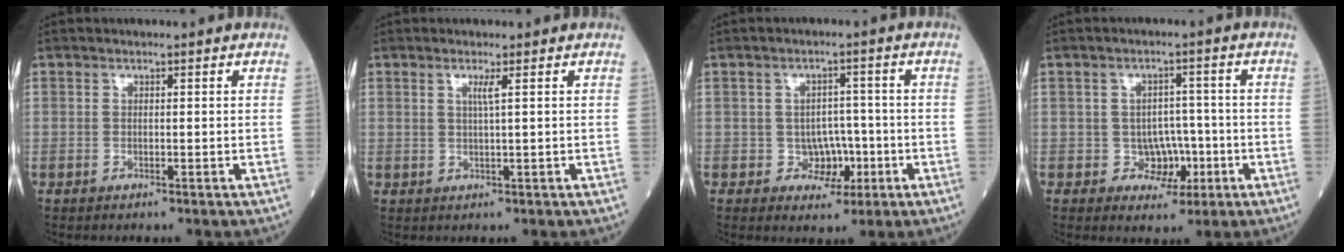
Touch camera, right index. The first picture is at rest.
{"total": 1.7, "force": [0.7, -0.4, 1.5], "torque": [-0.032, -0.004, 0.013]}
{"total": 4.3, "force": [-1.2, 3.7, 1.9], "torque": [-0.012, 0.009, -0.012]}
{"total": 4.6, "force": [-1.2, 3.9, 2.0], "torque": [-0.012, 0.010, -0.013]}